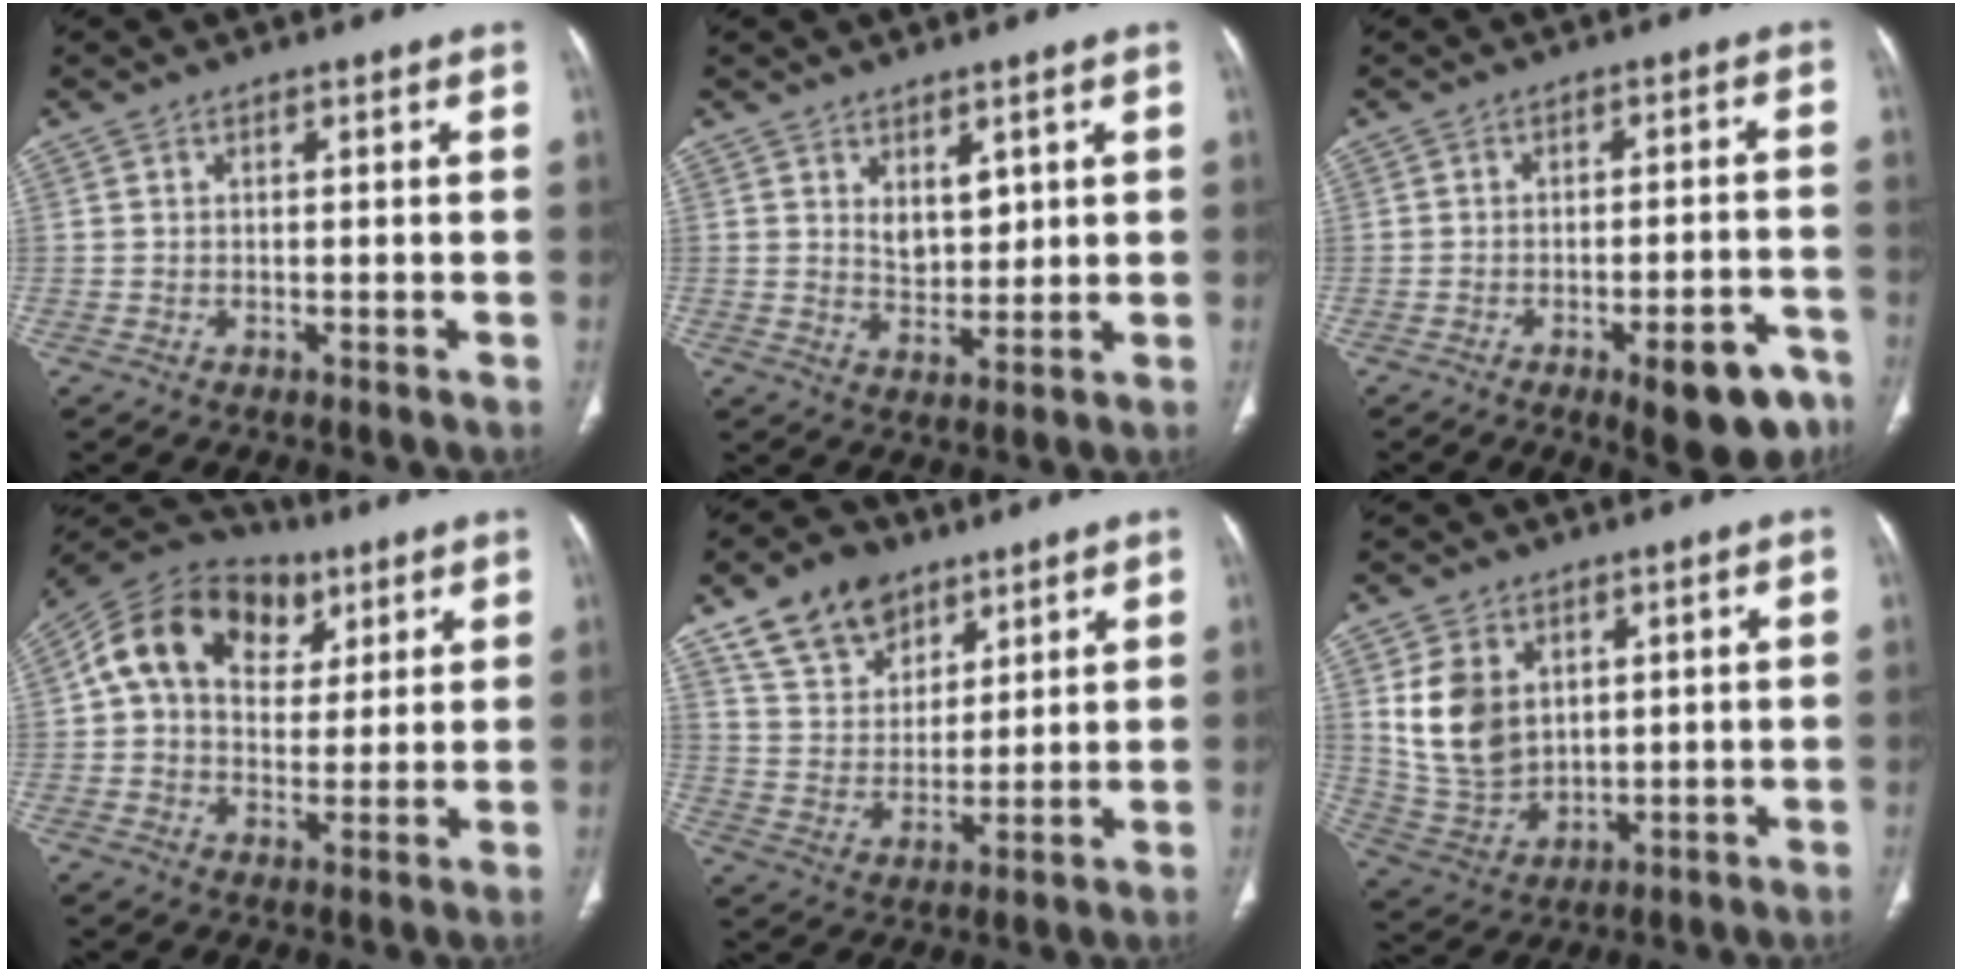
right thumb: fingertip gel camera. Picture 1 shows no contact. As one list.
[{"total": 4.7, "force": [1.9, 2.8, 3.2], "torque": [-0.037, -0.020, 0.040]}, {"total": 10.4, "force": [-6.0, 3.6, 7.8], "torque": [-0.077, 0.031, -0.072]}, {"total": 16.9, "force": [5.6, 12.4, 10.1], "torque": [-0.151, 0.014, 0.085]}, {"total": 13.0, "force": [8.3, 8.5, 5.4], "torque": [-0.070, -0.027, 0.153]}, {"total": 11.6, "force": [3.5, 8.4, 7.1], "torque": [-0.115, -0.017, 0.088]}]